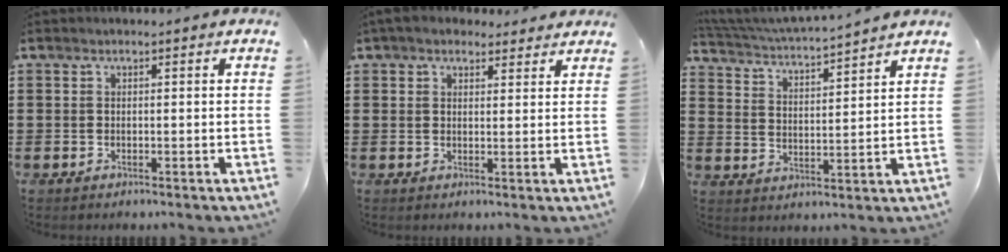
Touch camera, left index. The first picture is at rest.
{"total": 3.5, "force": [3.0, 1.4, 1.0], "torque": [-0.029, -0.002, 0.057]}
{"total": 4.3, "force": [4.1, -0.4, 0.9], "torque": [-0.040, -0.031, 0.067]}